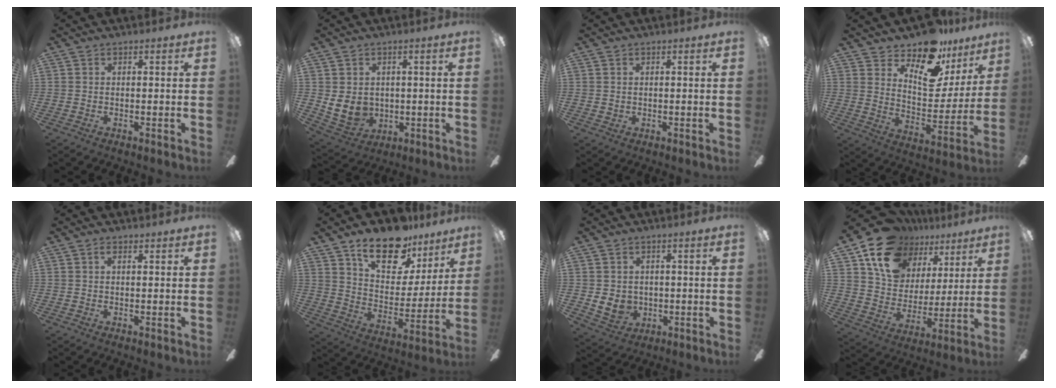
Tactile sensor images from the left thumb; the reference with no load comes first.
{"total": 7.8, "force": [1.2, 6.7, 3.8], "torque": [-0.096, -0.007, 0.026]}
{"total": 1.1, "force": [0.7, 0.9, 0.1], "torque": [-0.002, 0.004, 0.013]}
{"total": 15.9, "force": [12.6, 6.5, 7.2], "torque": [-0.117, -0.097, 0.221]}
{"total": 1.3, "force": [0.7, 0.6, 0.9], "torque": [-0.012, -0.002, 0.011]}
{"total": 17.9, "force": [12.8, 8.7, 9.0], "torque": [-0.138, -0.079, 0.223]}
{"total": 6.2, "force": [0.5, 5.7, 2.4], "torque": [-0.058, -0.004, 0.011]}
{"total": 17.4, "force": [12.2, 11.0, 5.8], "torque": [-0.128, -0.072, 0.229]}